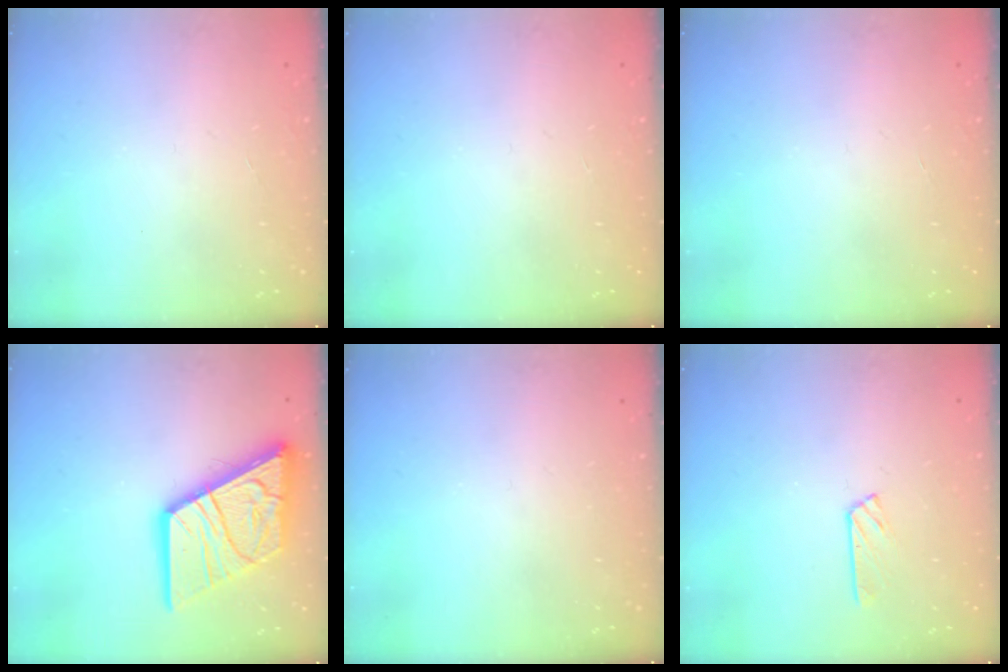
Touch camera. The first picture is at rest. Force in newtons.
{"total": 0.0}
{"total": 0.0}
{"total": 21.2, "press": 21.1, "slide": 2.4}
{"total": 0.0}
{"total": 2.9, "press": 2.9, "slide": 0.3}